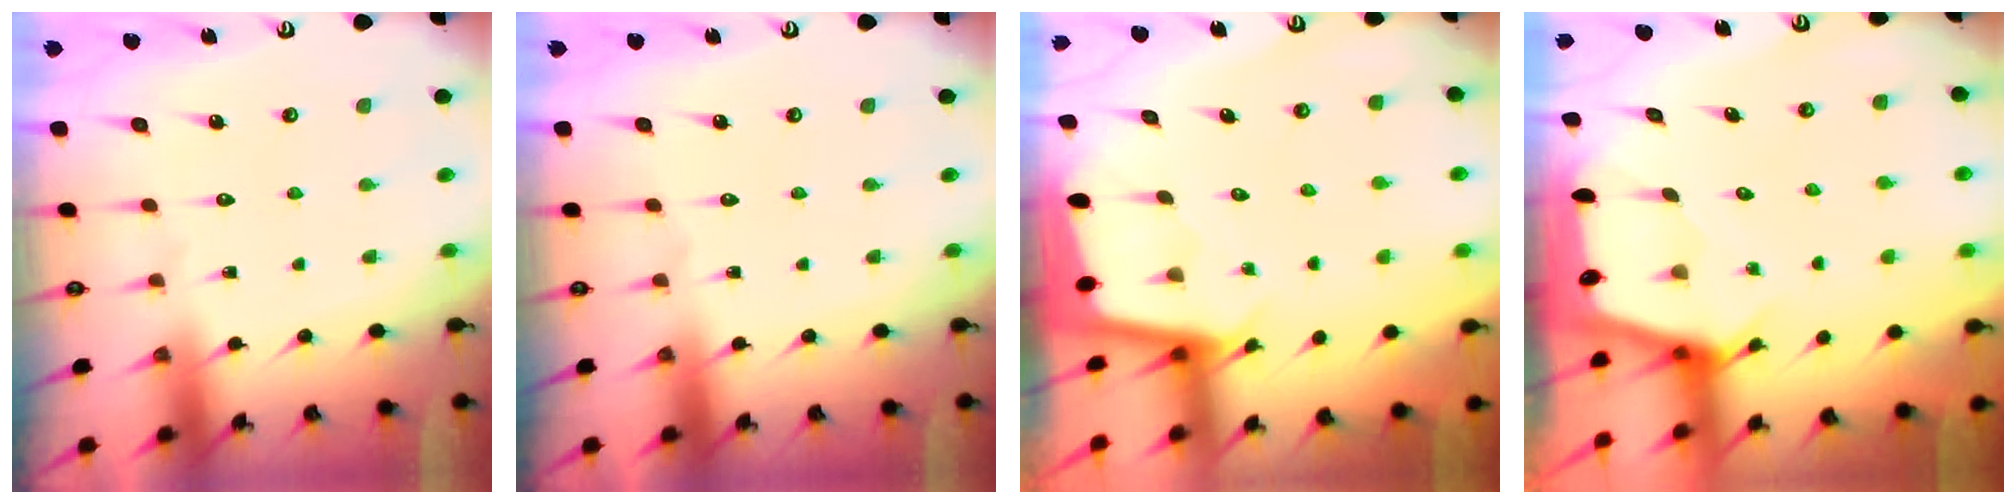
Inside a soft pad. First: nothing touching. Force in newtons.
{"total": 0.0}
{"total": 2.1, "press": 2.1, "slide": 0.1}
{"total": 2.5, "press": 2.5, "slide": 0.2}